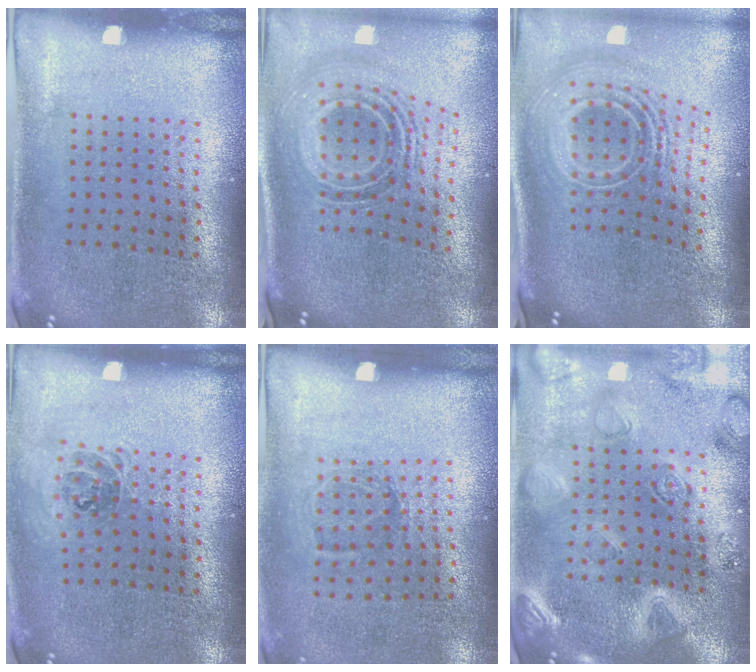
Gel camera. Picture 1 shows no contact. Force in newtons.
{"total": 1.7, "press": 1.3, "slide": 1.0}
{"total": 3.0, "press": 1.9, "slide": 2.3}
{"total": 1.0, "press": 0.8, "slide": 0.5}
{"total": 1.2, "press": 0.8, "slide": 0.8}
{"total": 3.0, "press": 2.9, "slide": 0.8}